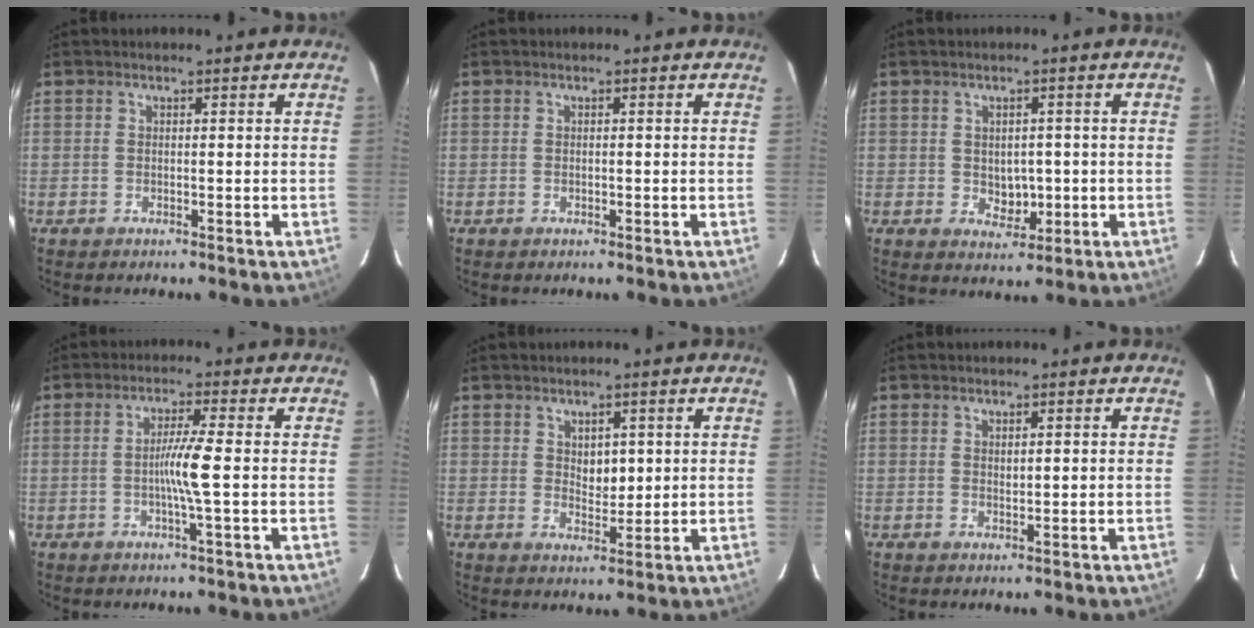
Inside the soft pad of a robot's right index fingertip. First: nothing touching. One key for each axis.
{"total": 0.0}
{"total": 3.9, "fx": -0.3, "fy": 2.8, "fz": 2.7, "tx": -0.029, "ty": -0.001, "tz": 0.005}
{"total": 4.9, "fx": -0.6, "fy": -0.9, "fz": 4.8, "tx": -0.090, "ty": -0.002, "tz": -0.014}
{"total": 1.8, "fx": 0.4, "fy": 1.2, "fz": 1.2, "tx": -0.014, "ty": -0.003, "tz": 0.008}
{"total": 1.1, "fx": 0.3, "fy": 0.4, "fz": 1.0, "tx": -0.018, "ty": -0.002, "tz": 0.007}